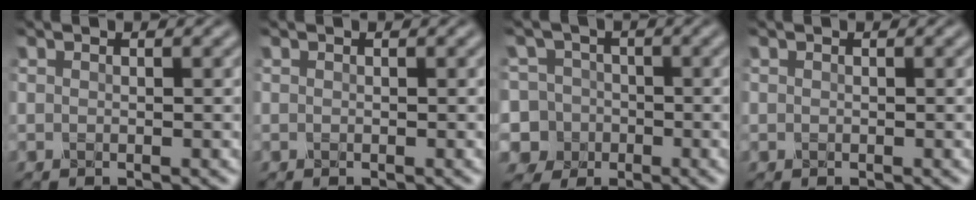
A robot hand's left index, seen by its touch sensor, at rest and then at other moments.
{"total": 0.0}
{"total": 9.0, "force": [-2.8, 8.4, 1.8], "torque": [-0.047, 0.006, -0.088]}
{"total": 0.0}